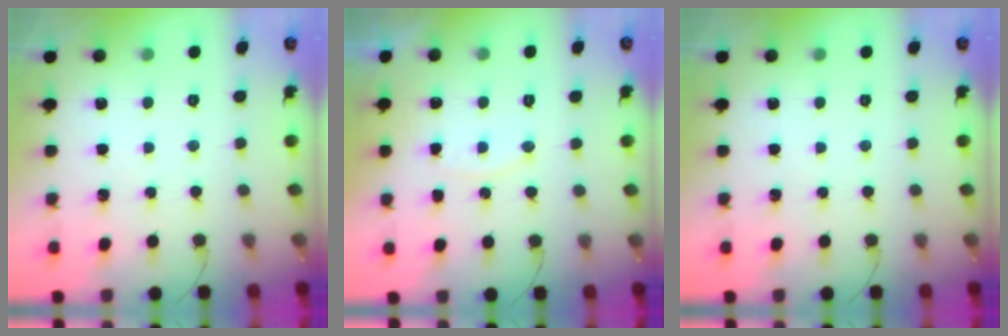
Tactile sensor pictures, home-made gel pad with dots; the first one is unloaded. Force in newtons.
{"total": 7.4, "press": 7.4, "slide": 0.5}
{"total": 0.0}